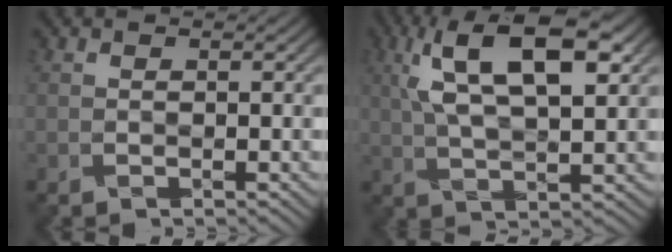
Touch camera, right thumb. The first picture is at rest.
{"total": 11.7, "force": [4.7, 4.2, 9.8], "torque": [-0.181, 0.006, 0.081]}